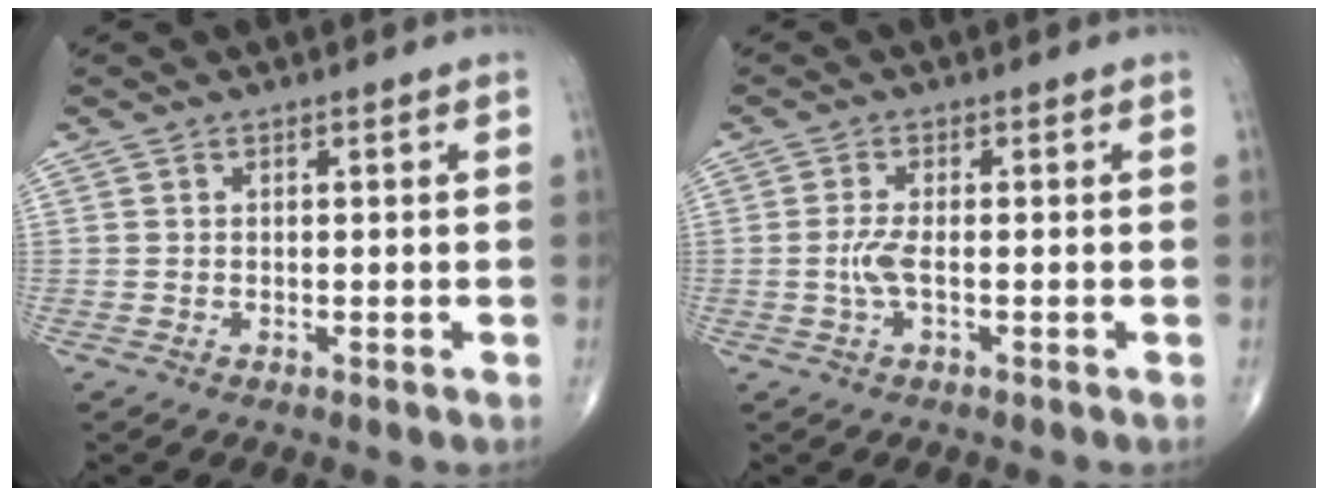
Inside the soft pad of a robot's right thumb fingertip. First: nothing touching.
{"total": 2.9, "force": [-0.6, 0.7, 2.8], "torque": [-0.070, -0.002, -0.014]}